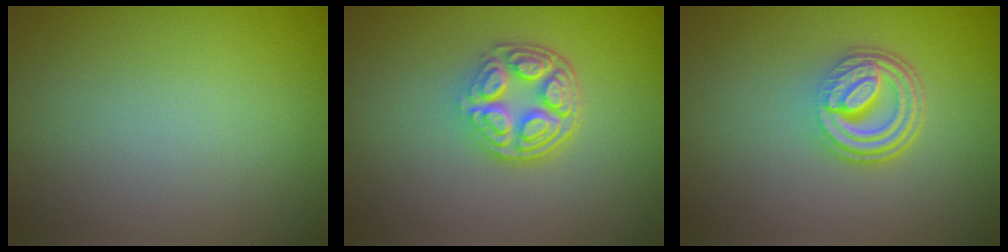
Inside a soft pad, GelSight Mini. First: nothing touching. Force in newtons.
{"total": 5.2, "press": 3.8, "slide": 3.6}
{"total": 4.6, "press": 3.3, "slide": 3.2}